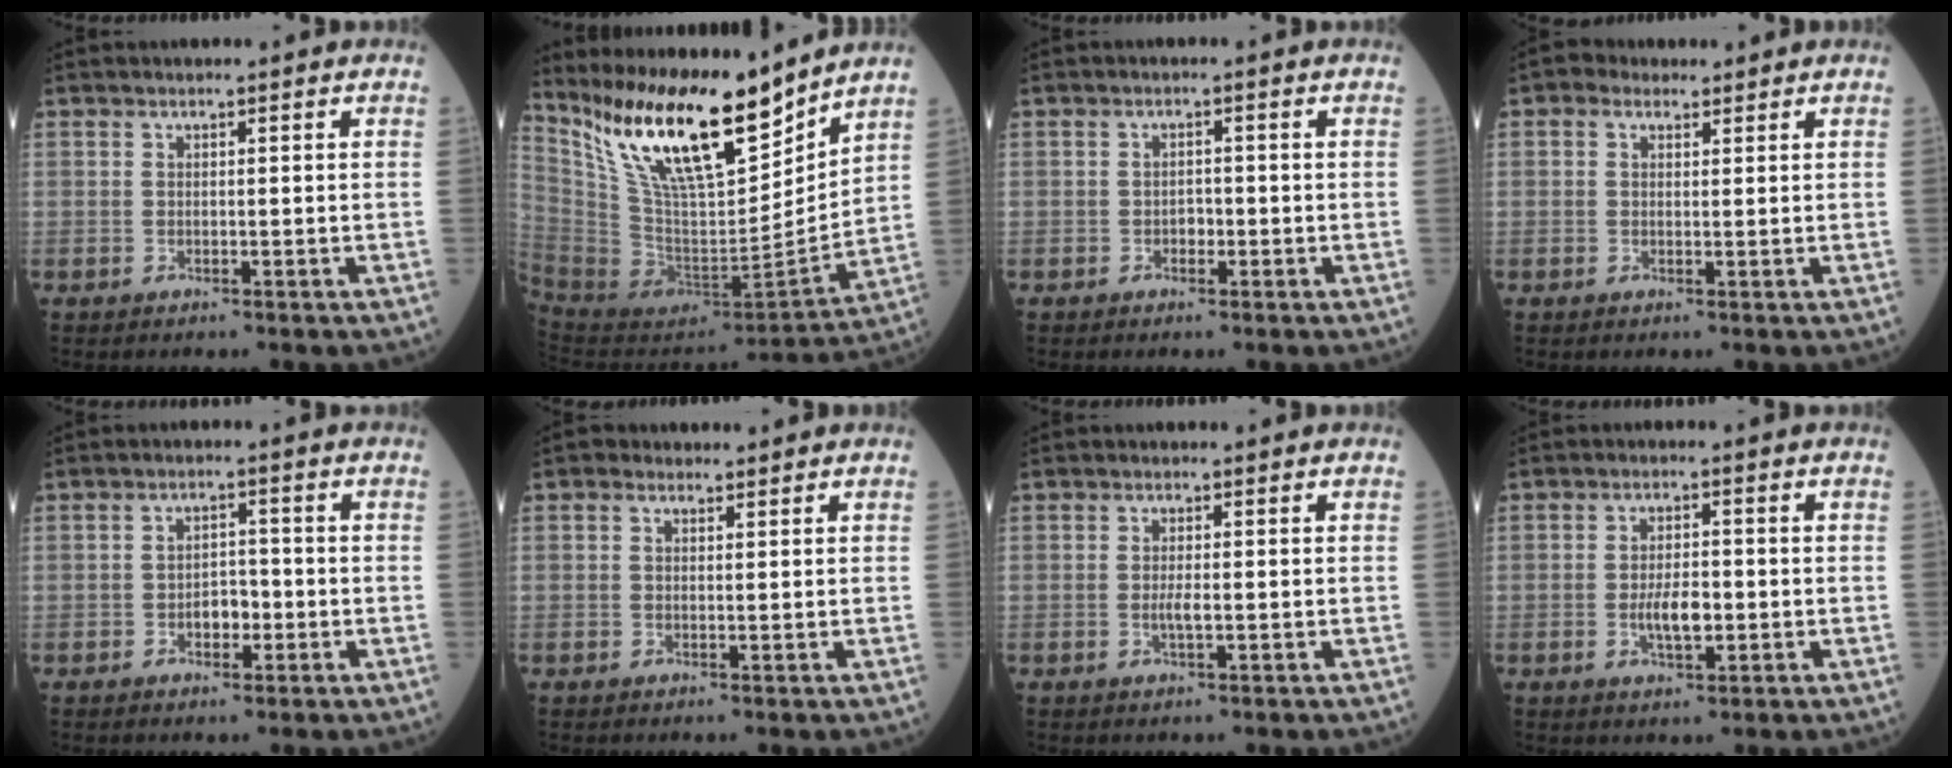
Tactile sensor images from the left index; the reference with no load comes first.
{"total": 21.2, "force": [16.0, 4.6, 13.1], "torque": [-0.231, -0.014, 0.298]}
{"total": 1.6, "force": [-0.7, 1.0, 1.0], "torque": [-0.011, 0.003, -0.014]}
{"total": 2.7, "force": [1.5, 2.0, 1.1], "torque": [-0.024, 0.020, 0.024]}
{"total": 3.5, "force": [-1.4, 2.0, 2.5], "torque": [-0.037, 0.006, -0.024]}
{"total": 1.3, "force": [0.7, 1.1, 0.4], "torque": [-0.011, 0.007, 0.008]}
{"total": 1.9, "force": [-0.5, 0.4, 1.8], "torque": [-0.038, -0.002, -0.008]}
{"total": 4.7, "force": [-1.2, 1.8, 4.2], "torque": [-0.080, -0.002, -0.021]}